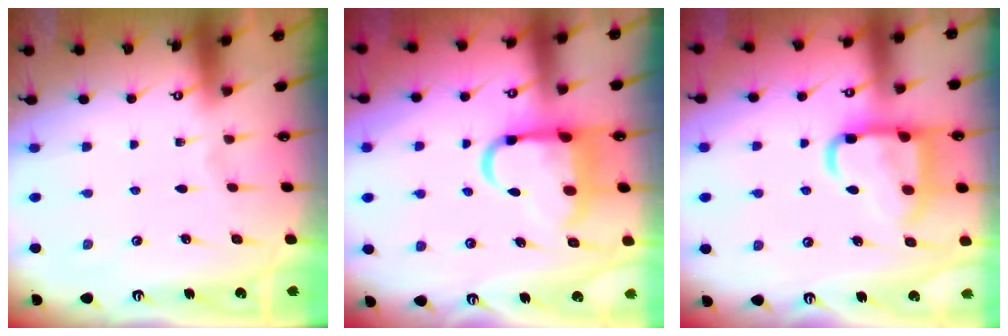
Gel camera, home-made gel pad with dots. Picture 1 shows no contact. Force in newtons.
{"total": 11.7, "press": 11.6, "slide": 1.6}
{"total": 15.2, "press": 15.1, "slide": 1.6}